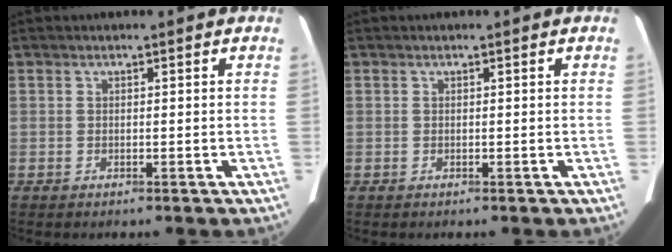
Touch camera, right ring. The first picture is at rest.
{"total": 0.0}